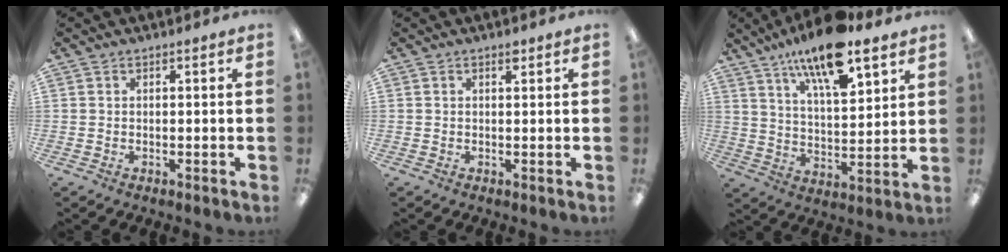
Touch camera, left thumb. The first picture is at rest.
{"total": 1.2, "force": [1.0, 0.3, 0.6], "torque": [-0.007, -0.003, 0.016]}
{"total": 16.2, "force": [11.7, 4.9, 10.1], "torque": [-0.174, -0.056, 0.194]}